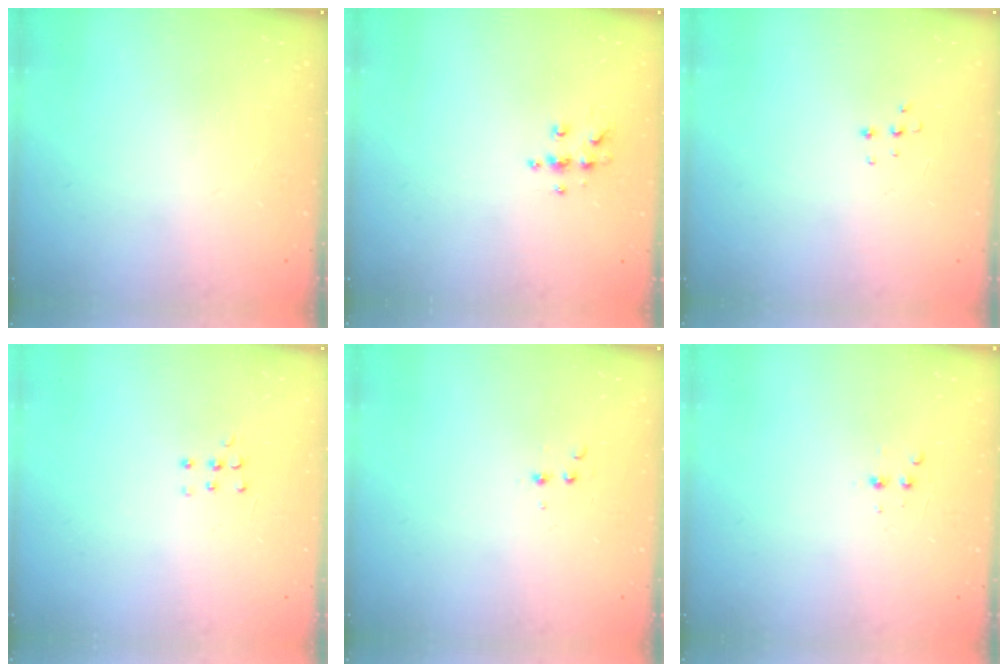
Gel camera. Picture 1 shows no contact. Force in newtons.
{"total": 6.9, "press": 6.9, "slide": 0.4}
{"total": 3.7, "press": 3.7, "slide": 0.3}
{"total": 3.8, "press": 3.8, "slide": 0.4}
{"total": 3.2, "press": 3.1, "slide": 1.0}
{"total": 2.9, "press": 2.7, "slide": 1.0}